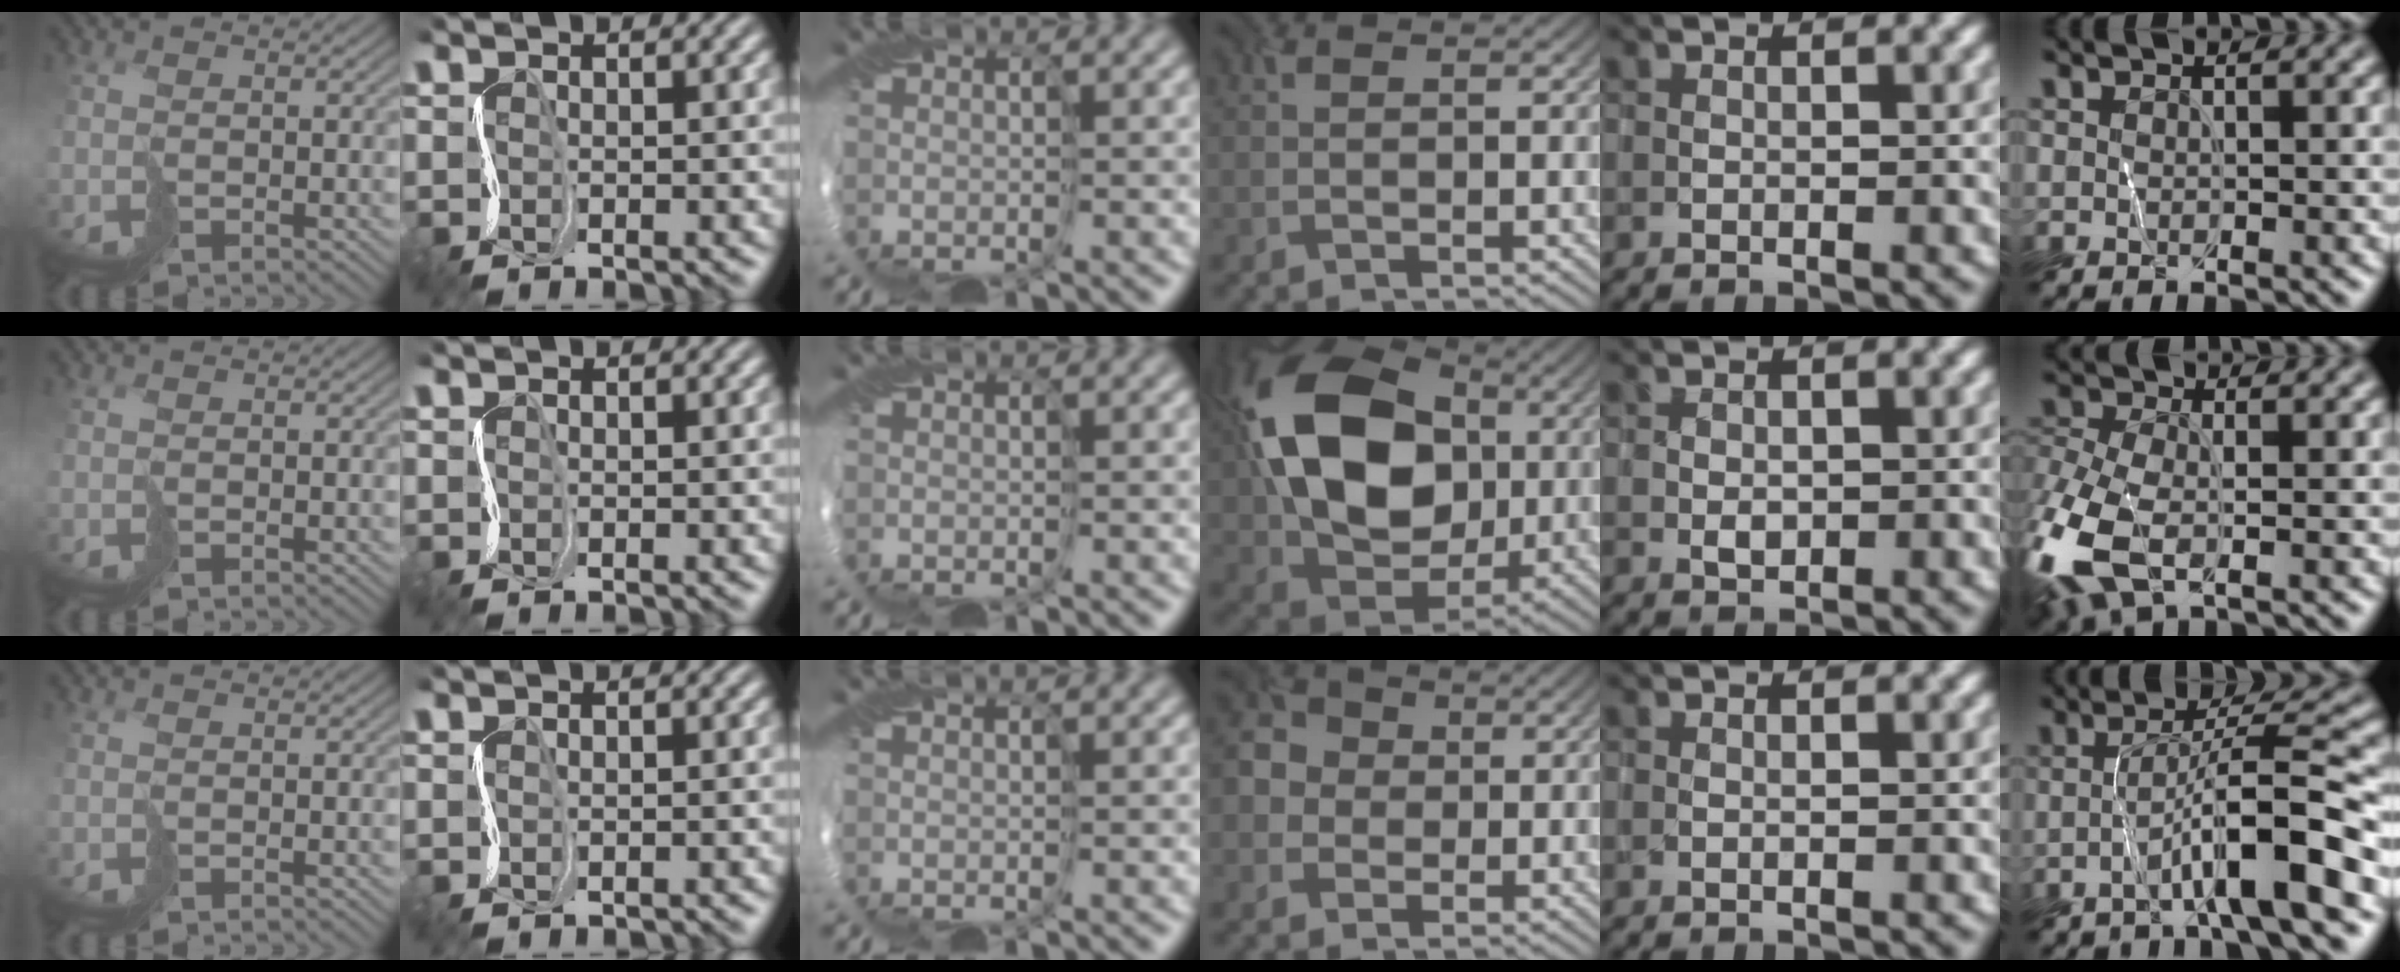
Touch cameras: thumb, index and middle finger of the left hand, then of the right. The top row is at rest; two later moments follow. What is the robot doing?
{"motion": "cut", "object": "receipt paper"}